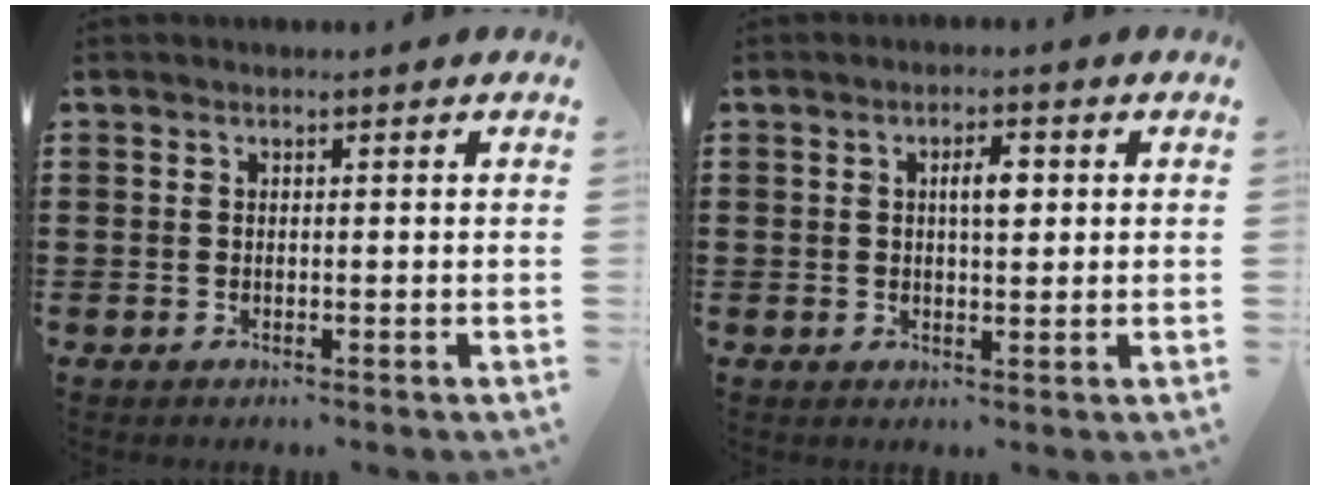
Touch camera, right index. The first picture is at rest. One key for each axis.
{"total": 3.6, "fx": 0.7, "fy": 1.2, "fz": 3.3, "tx": -0.059, "ty": 0.006, "tz": 0.006}